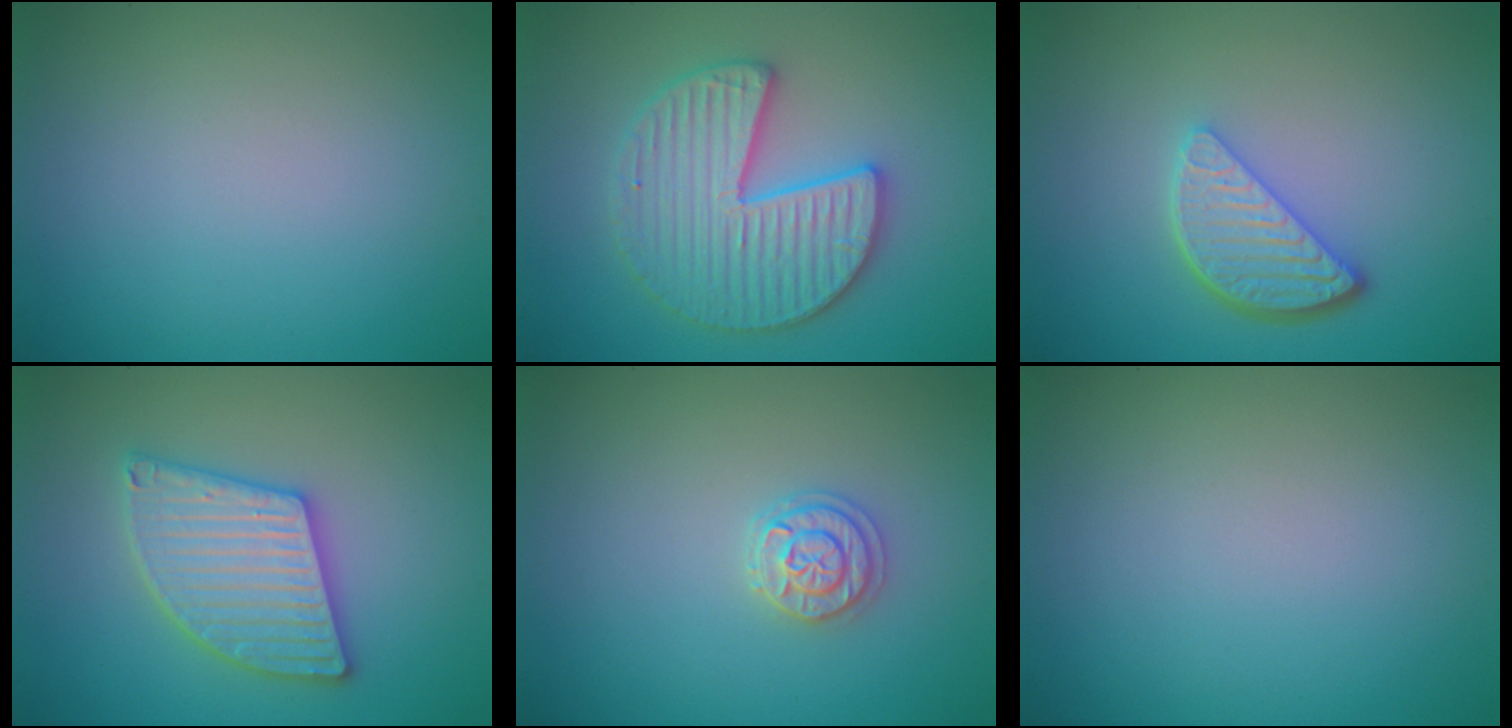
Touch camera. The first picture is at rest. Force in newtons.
{"total": 6.0, "press": 6.0, "slide": 0.9}
{"total": 3.8, "press": 3.1, "slide": 2.2}
{"total": 5.5, "press": 5.5, "slide": 0.7}
{"total": 2.1, "press": 2.1, "slide": 0.5}
{"total": 0.0}